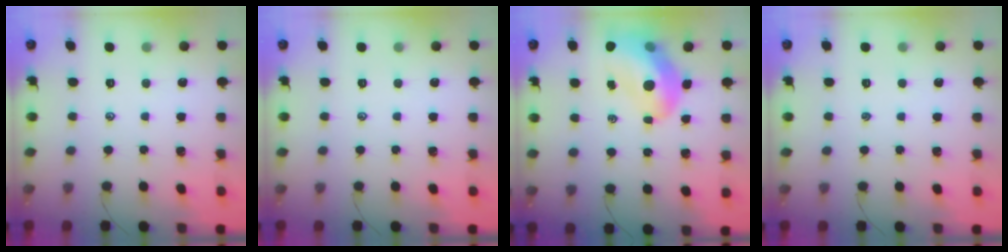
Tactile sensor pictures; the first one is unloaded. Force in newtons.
{"total": 0.0}
{"total": 13.3, "press": 12.6, "slide": 4.0}
{"total": 0.0}